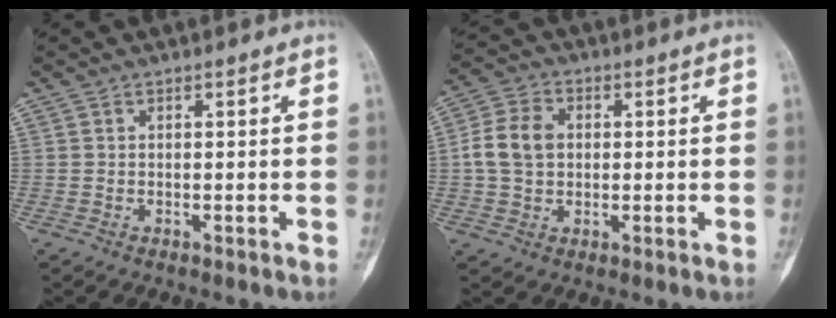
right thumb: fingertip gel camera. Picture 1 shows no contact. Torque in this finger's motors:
{"motor_torque": [-0.02, 0.17, 0.52, -0.55, 0.23]}